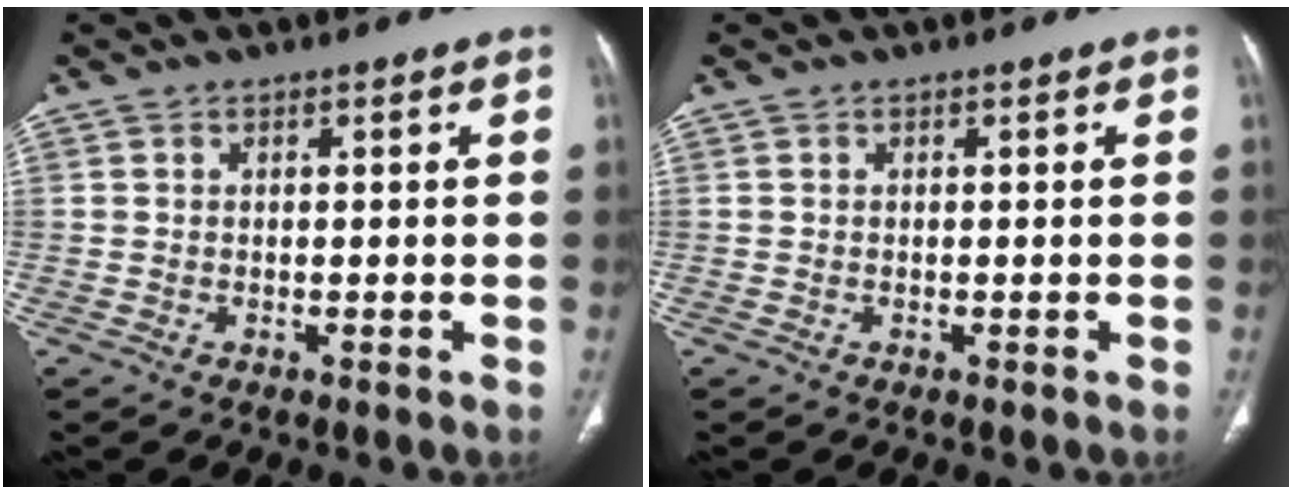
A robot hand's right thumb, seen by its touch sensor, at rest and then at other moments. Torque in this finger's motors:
{"motor_torque": [-0.29, 0.29, -0.49, 0.14, -0.02]}